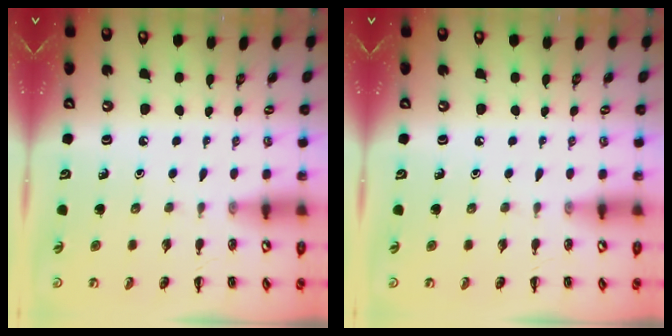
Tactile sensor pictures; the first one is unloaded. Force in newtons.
{"total": 0.0}